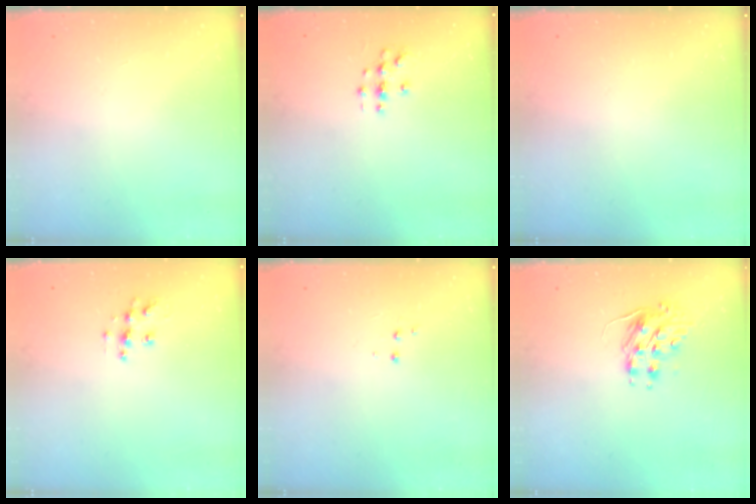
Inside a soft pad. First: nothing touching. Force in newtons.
{"total": 2.8, "press": 2.8, "slide": 0.3}
{"total": 0.0}
{"total": 7.5, "press": 7.5, "slide": 0.1}
{"total": 3.4, "press": 3.3, "slide": 0.6}
{"total": 8.5, "press": 8.4, "slide": 0.6}